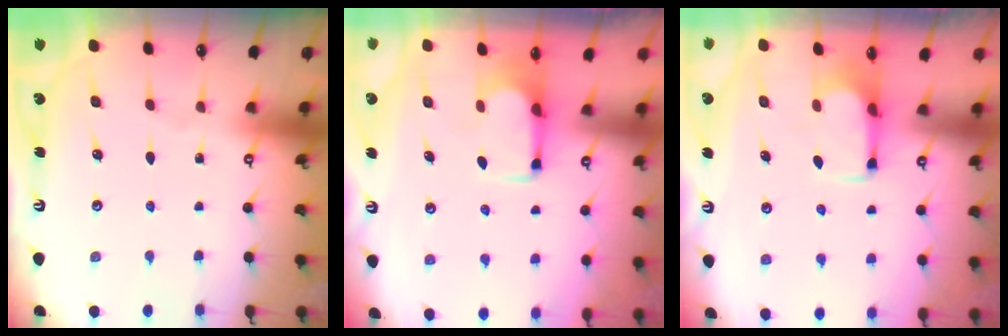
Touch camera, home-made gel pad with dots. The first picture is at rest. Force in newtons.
{"total": 1.9, "press": 1.7, "slide": 0.9}
{"total": 2.8, "press": 2.6, "slide": 1.0}